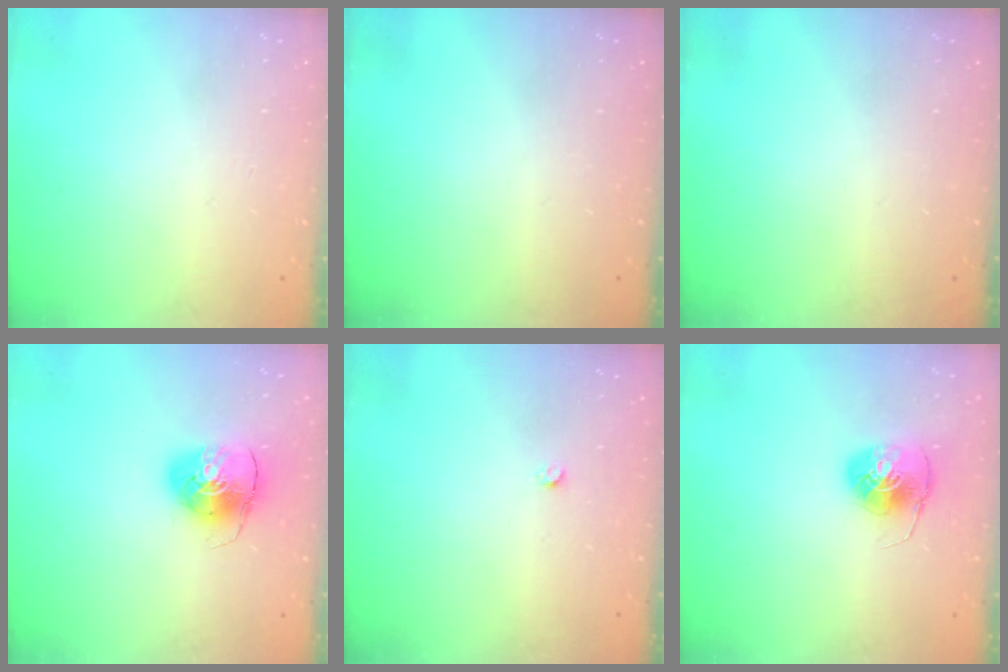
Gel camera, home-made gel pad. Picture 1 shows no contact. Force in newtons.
{"total": 0.0}
{"total": 0.0}
{"total": 7.9, "press": 7.9, "slide": 0.7}
{"total": 2.4, "press": 2.4, "slide": 0.3}
{"total": 7.9, "press": 7.9, "slide": 0.3}